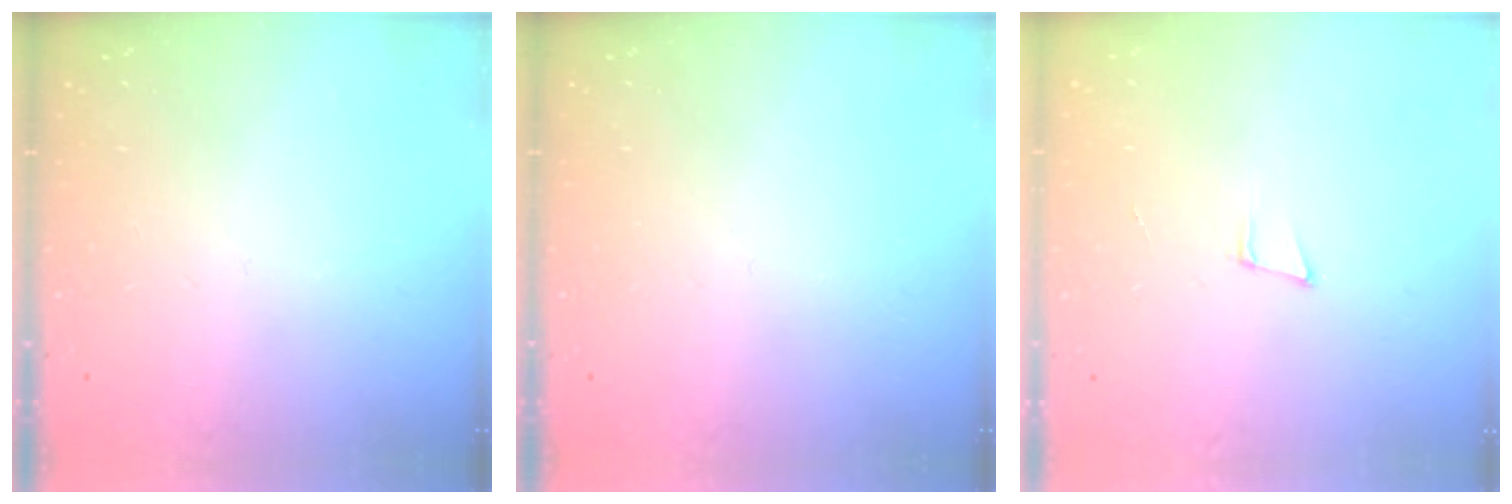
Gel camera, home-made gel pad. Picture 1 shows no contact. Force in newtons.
{"total": 0.0}
{"total": 5.0, "press": 4.1, "slide": 2.9}